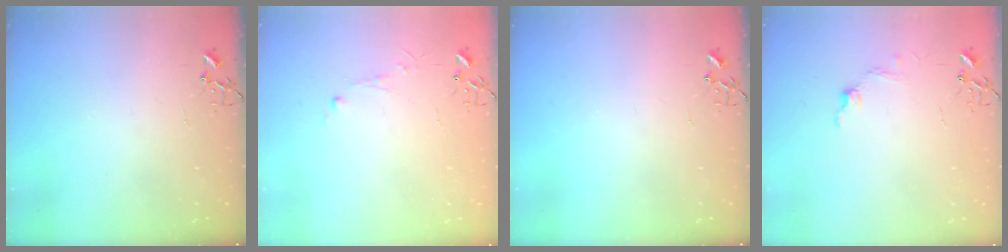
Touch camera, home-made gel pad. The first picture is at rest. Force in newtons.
{"total": 4.3, "press": 4.3, "slide": 0.5}
{"total": 0.0}
{"total": 7.7, "press": 7.6, "slide": 0.9}